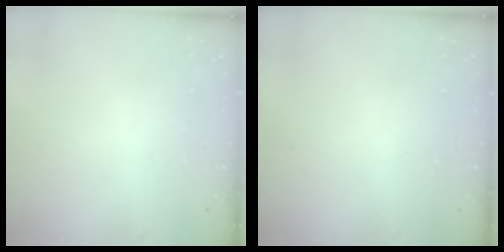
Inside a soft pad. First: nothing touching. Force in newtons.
{"total": 0.0}